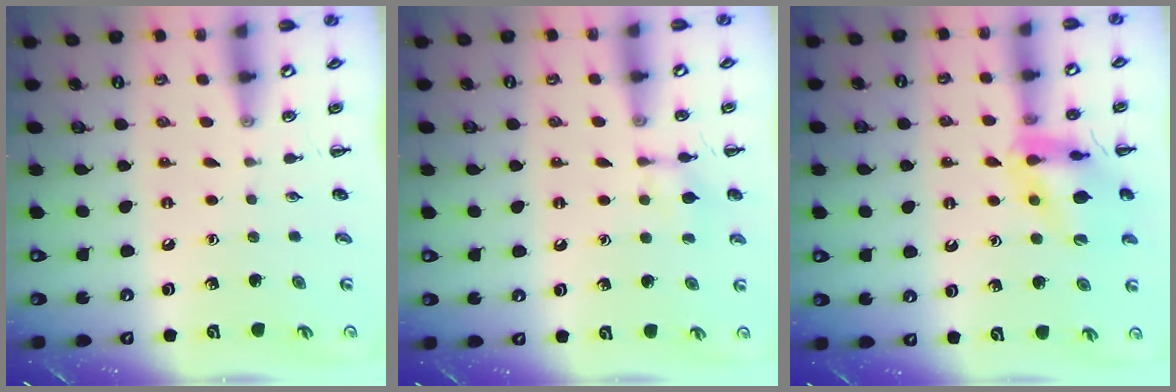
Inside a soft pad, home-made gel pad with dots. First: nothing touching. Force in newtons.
{"total": 8.4, "press": 8.3, "slide": 1.6}
{"total": 14.2, "press": 14.1, "slide": 2.0}